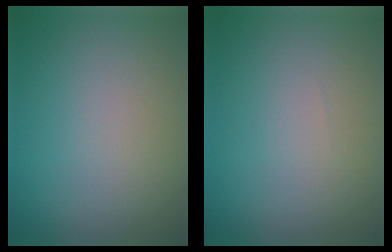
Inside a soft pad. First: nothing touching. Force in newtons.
{"total": 0.0}